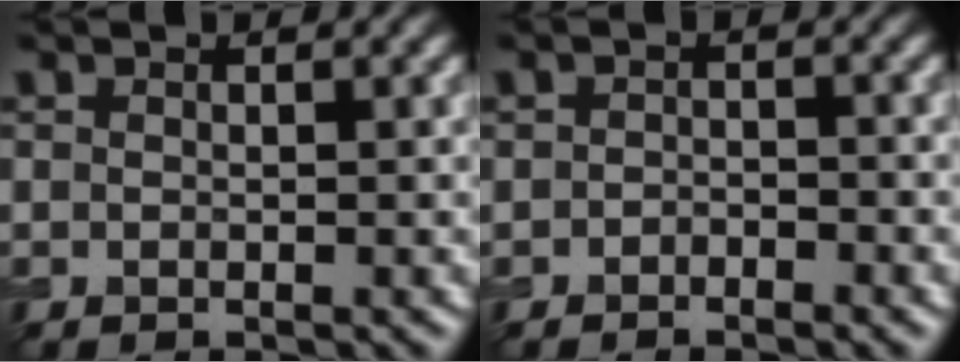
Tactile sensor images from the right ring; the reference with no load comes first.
{"total": 1.0, "force": [-0.8, 0.5, 0.3], "torque": [-0.004, 0.001, -0.015]}